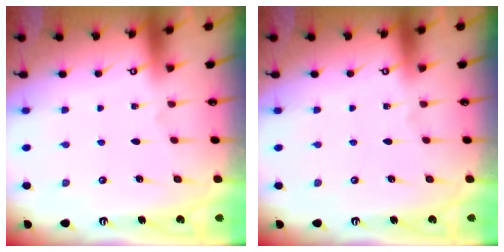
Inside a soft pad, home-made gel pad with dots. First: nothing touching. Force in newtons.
{"total": 0.0}